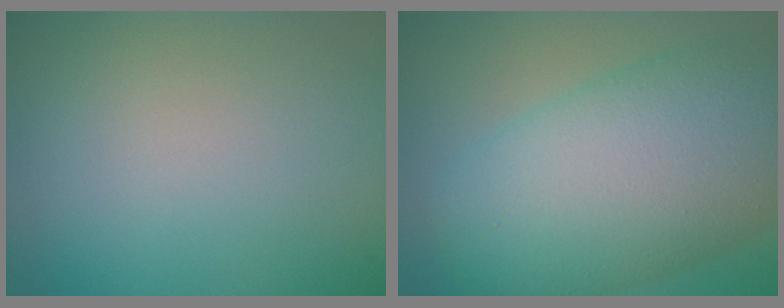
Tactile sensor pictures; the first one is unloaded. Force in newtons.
{"total": 12.0, "press": 12.0, "slide": 0.4}